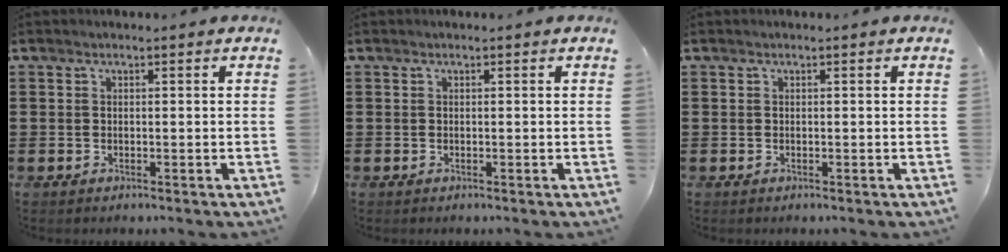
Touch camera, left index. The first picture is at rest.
{"total": 0.0}
{"total": 0.0}